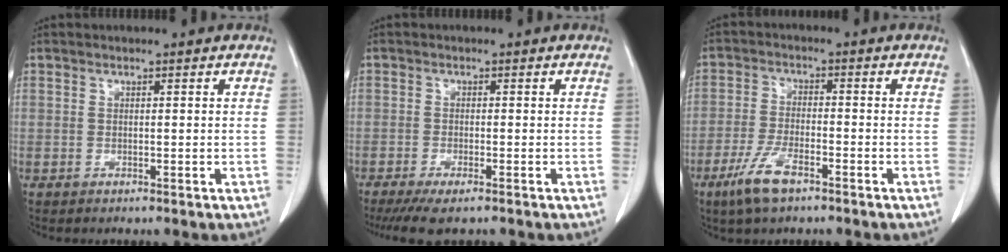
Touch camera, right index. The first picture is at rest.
{"total": 5.8, "force": [-4.4, 0.9, 3.5], "torque": [-0.055, -0.013, -0.070]}
{"total": 6.8, "force": [-4.3, 1.8, 4.9], "torque": [-0.108, -0.009, -0.082]}